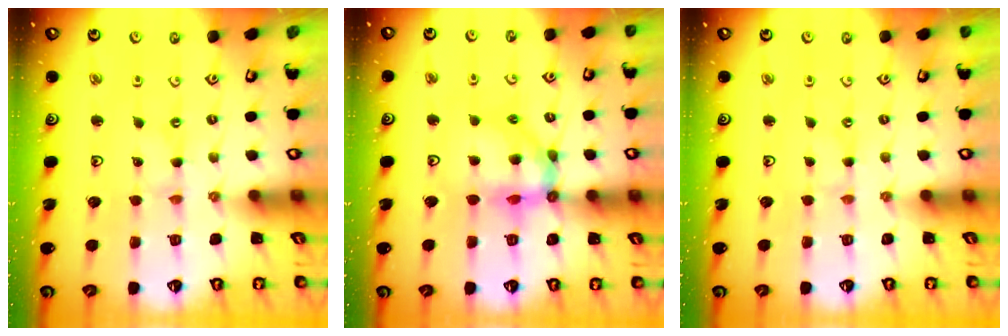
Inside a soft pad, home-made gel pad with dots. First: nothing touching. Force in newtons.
{"total": 12.9, "press": 12.8, "slide": 1.5}
{"total": 0.0}